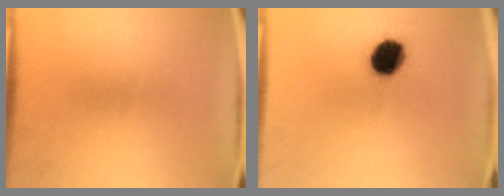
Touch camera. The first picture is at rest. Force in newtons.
{"total": 10.7}